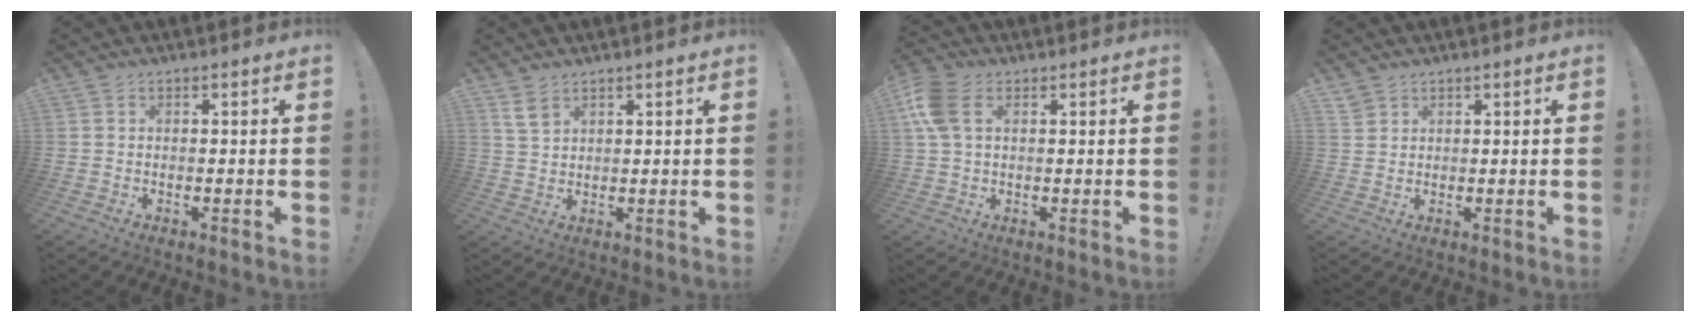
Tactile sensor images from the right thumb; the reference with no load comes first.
{"total": 5.1, "force": [3.3, 3.2, 2.3], "torque": [-0.036, -0.016, 0.064]}
{"total": 8.5, "force": [2.7, 5.3, 6.1], "torque": [-0.152, 0.007, 0.054]}
{"total": 2.4, "force": [2.0, 1.1, 0.4], "torque": [-0.006, -0.013, 0.040]}